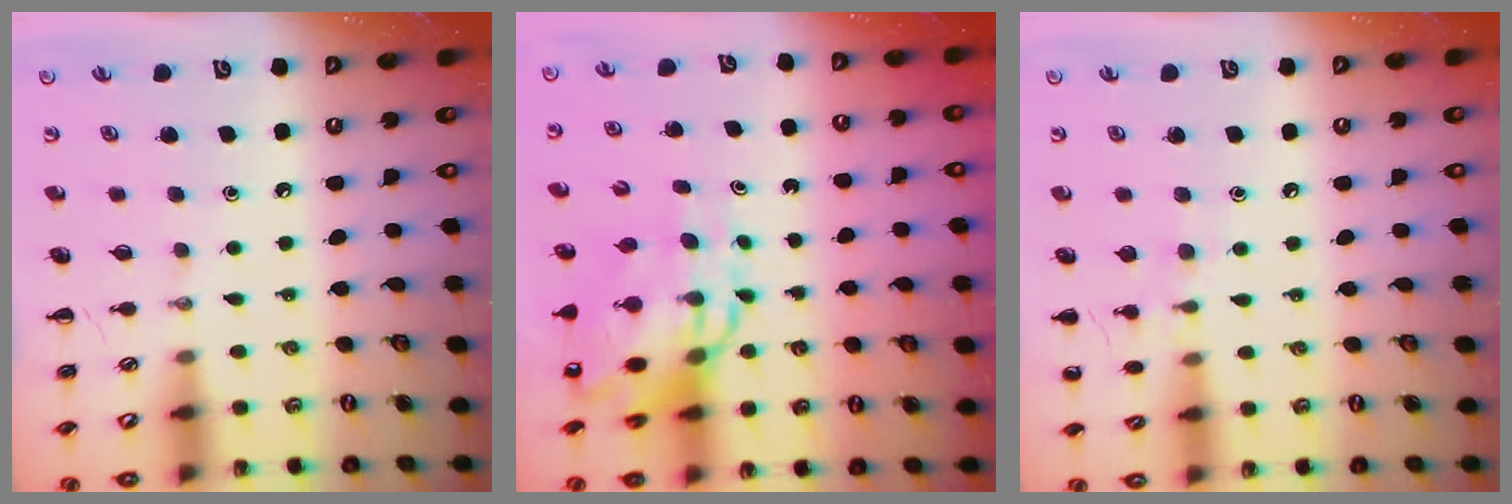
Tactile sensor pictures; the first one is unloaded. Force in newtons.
{"total": 10.6, "press": 10.2, "slide": 2.6}
{"total": 5.9, "press": 5.6, "slide": 1.8}